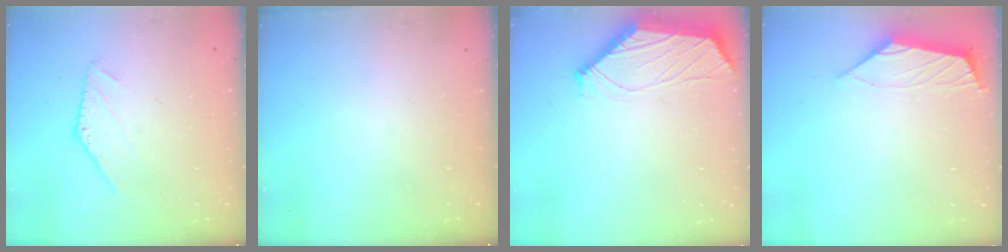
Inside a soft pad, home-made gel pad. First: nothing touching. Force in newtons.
{"total": 0.0}
{"total": 1.7, "press": 1.6, "slide": 0.3}
{"total": 2.9, "press": 2.8, "slide": 0.6}